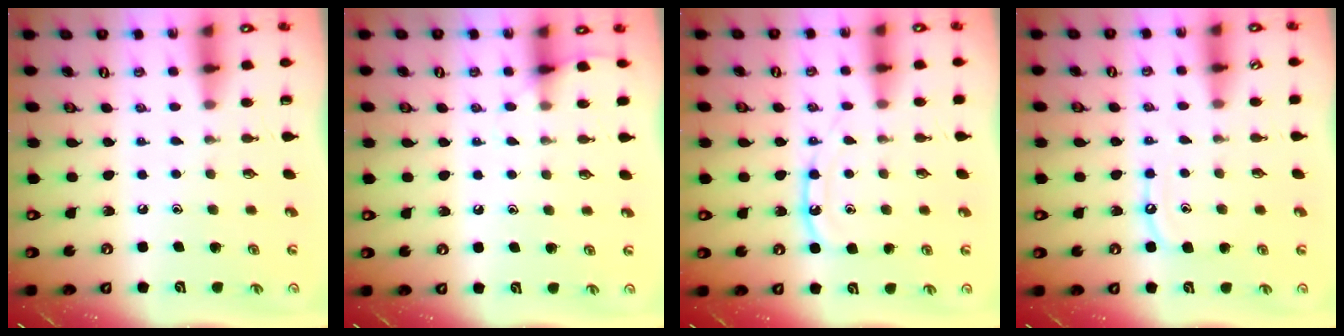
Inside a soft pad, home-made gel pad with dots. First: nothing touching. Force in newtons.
{"total": 5.6, "press": 5.5, "slide": 0.6}
{"total": 10.5, "press": 10.4, "slide": 0.9}
{"total": 7.2, "press": 7.1, "slide": 0.8}